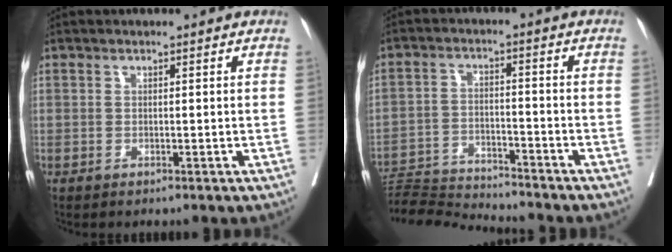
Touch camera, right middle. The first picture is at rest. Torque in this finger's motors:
{"motor_torque": [-0.18, -1.33, -0.02, 0.00]}